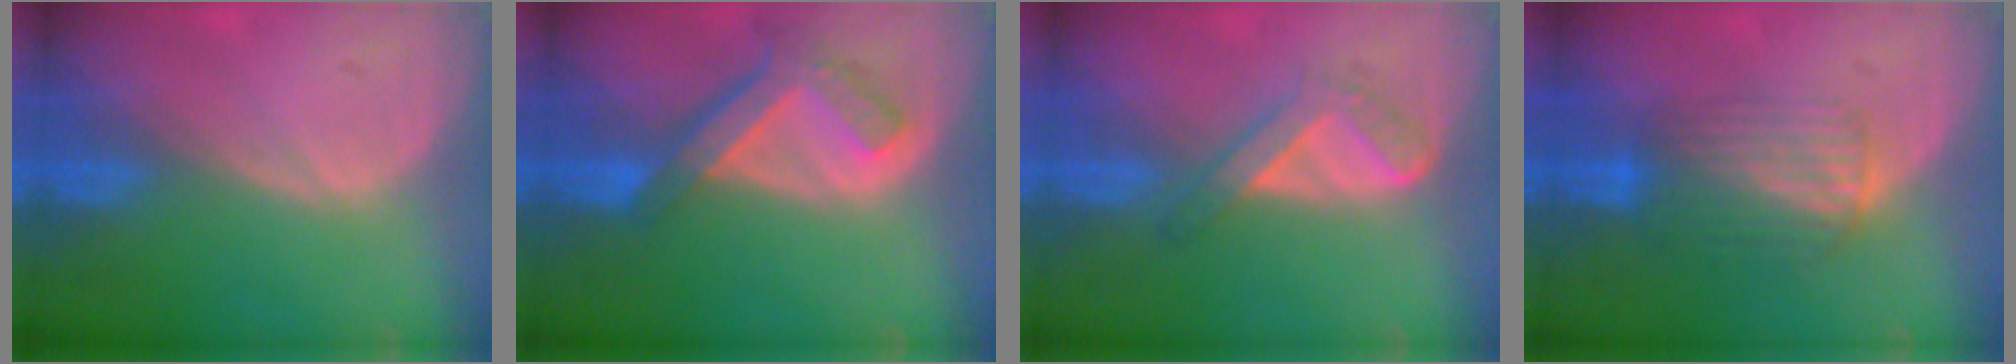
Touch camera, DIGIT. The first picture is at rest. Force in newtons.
{"total": 7.6, "press": 6.6, "slide": 3.7}
{"total": 4.4, "press": 4.2, "slide": 1.3}
{"total": 6.8, "press": 6.1, "slide": 3.2}